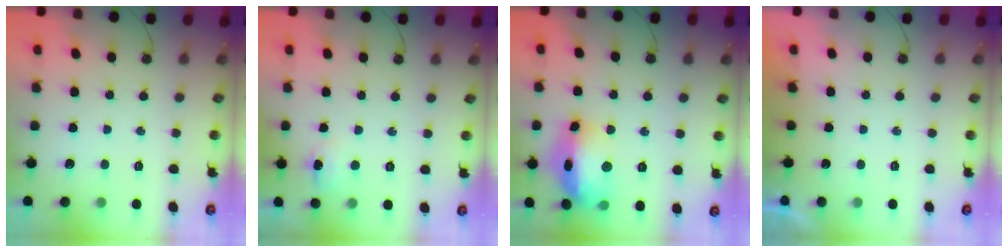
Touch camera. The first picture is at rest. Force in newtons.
{"total": 5.7, "press": 4.1, "slide": 4.0}
{"total": 16.7, "press": 16.5, "slide": 2.0}
{"total": 0.0}